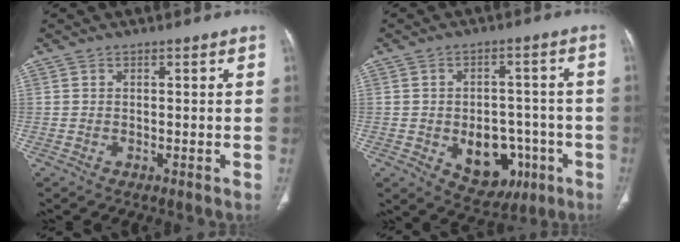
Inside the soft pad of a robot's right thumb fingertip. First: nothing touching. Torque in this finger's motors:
{"motor_torque": [2.02, 1.21, 0.85, -0.64, 0.10]}